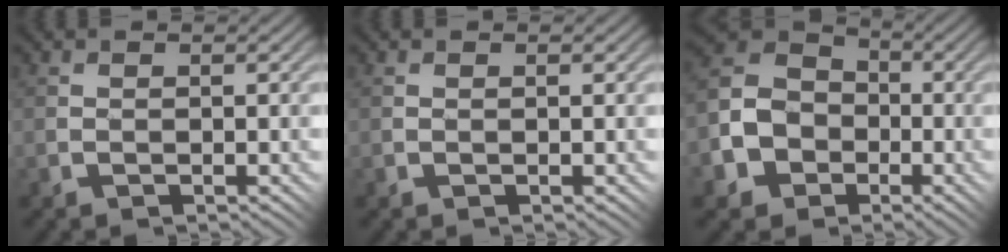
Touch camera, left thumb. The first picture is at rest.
{"total": 0.0}
{"total": 8.5, "force": [-2.7, 7.3, 3.5], "torque": [-0.094, -0.022, -0.070]}